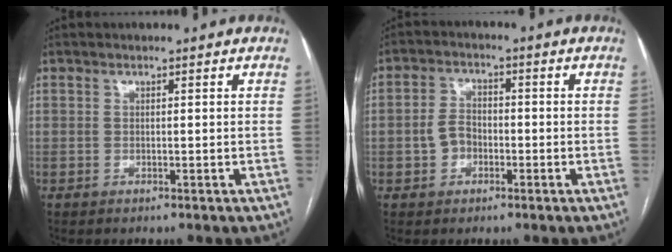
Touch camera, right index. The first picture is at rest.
{"total": 4.1, "force": [-1.2, 3.2, 2.3], "torque": [-0.051, 0.016, -0.020]}